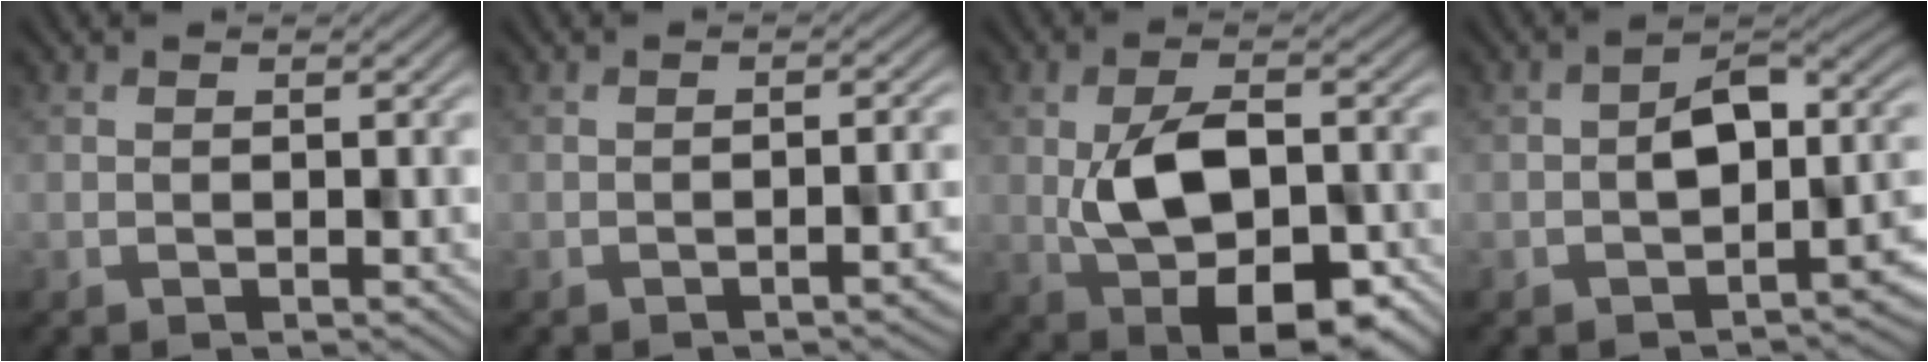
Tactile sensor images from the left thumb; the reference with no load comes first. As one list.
[{"total": 2.5, "force": [-1.4, 0.6, 2.0], "torque": [-0.024, 0.006, -0.024]}, {"total": 12.3, "force": [-2.7, 6.5, 10.1], "torque": [-0.188, -0.015, -0.044]}, {"total": 8.4, "force": [-1.5, 5.1, 6.5], "torque": [-0.082, 0.000, -0.032]}]